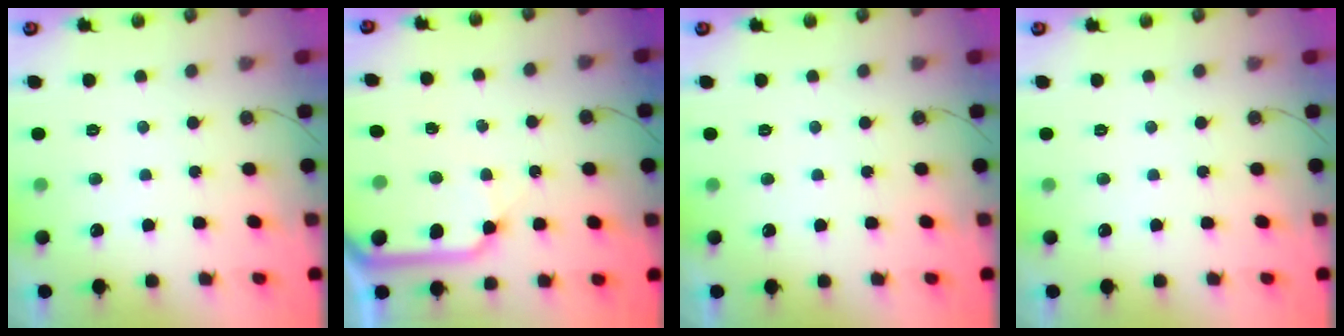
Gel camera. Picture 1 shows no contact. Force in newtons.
{"total": 11.3, "press": 11.3, "slide": 1.1}
{"total": 0.0}
{"total": 0.0}